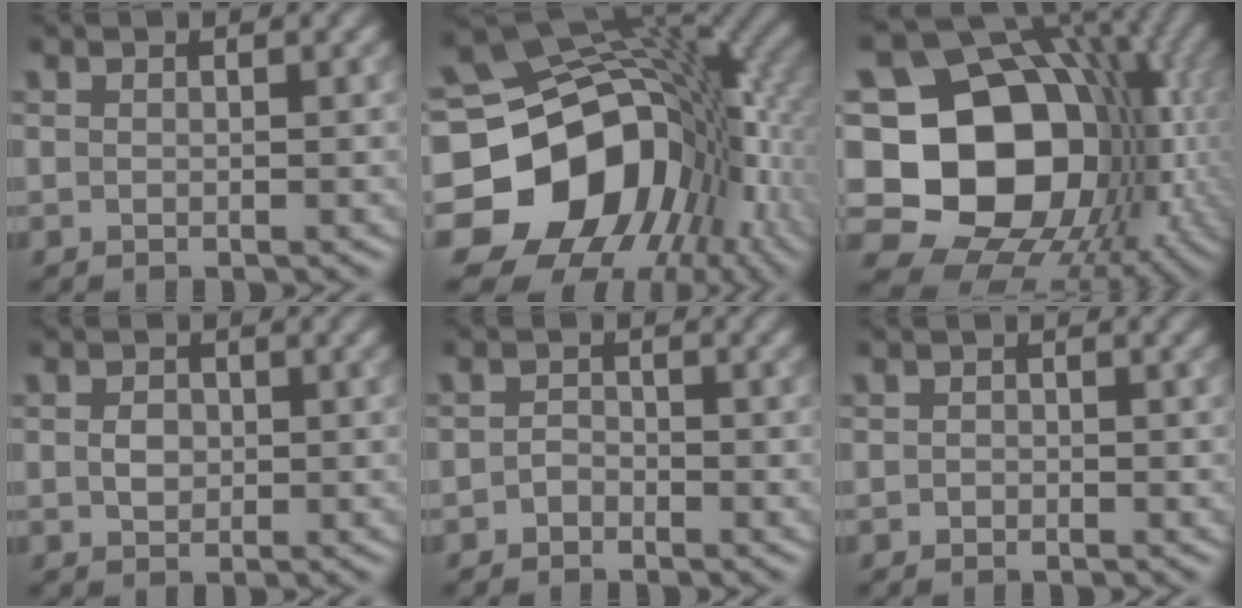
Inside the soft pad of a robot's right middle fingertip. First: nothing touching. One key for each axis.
{"total": 18.5, "fx": -5.5, "fy": 13.7, "fz": 11.1, "tx": -0.201, "ty": -0.025, "tz": -0.072}
{"total": 21.2, "fx": -2.1, "fy": 16.9, "fz": 12.7, "tx": -0.196, "ty": -0.010, "tz": -0.055}
{"total": 1.6, "fx": 0.0, "fy": 1.3, "fz": 1.0, "tx": -0.021, "ty": -0.001, "tz": -0.002}
{"total": 1.2, "fx": -0.8, "fy": 0.9, "fz": 0.4, "tx": -0.005, "ty": 0.004, "tz": -0.016}
{"total": 0.6, "fx": -0.2, "fy": 0.5, "fz": 0.1, "tx": 0.001, "ty": -0.005, "tz": -0.006}